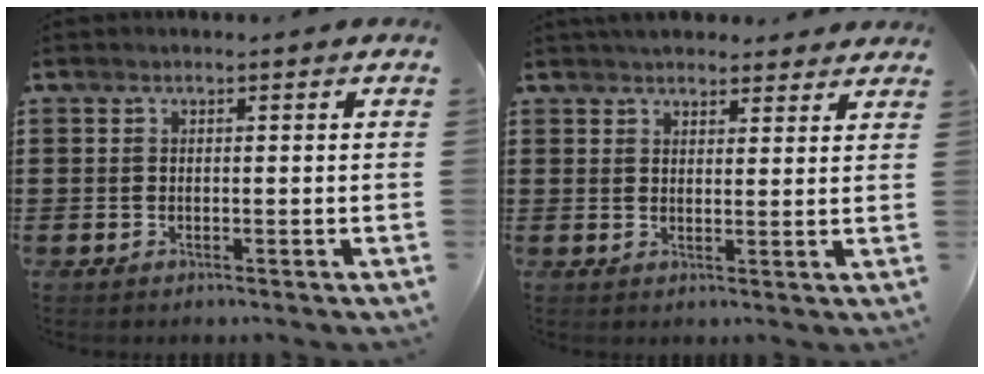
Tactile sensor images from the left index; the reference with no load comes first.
{"total": 3.4, "force": [3.3, 0.9, 0.5], "torque": [-0.016, -0.003, 0.063]}